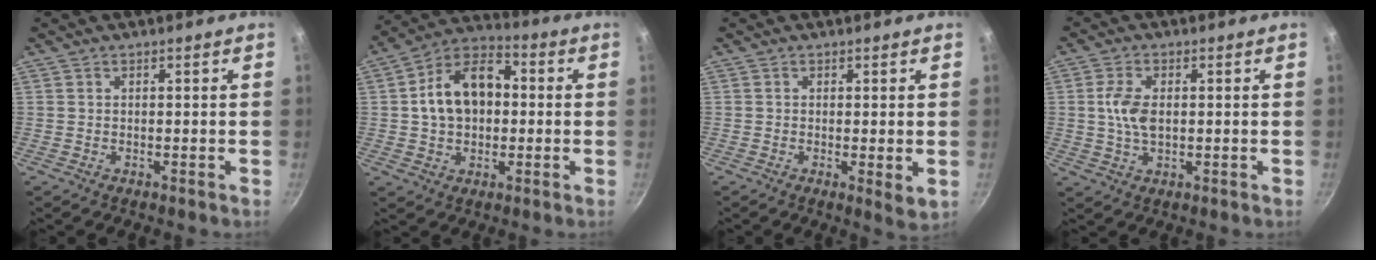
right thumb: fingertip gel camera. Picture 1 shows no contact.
{"total": 14.2, "force": [1.0, 9.9, 10.1], "torque": [-0.142, 0.031, 0.002]}
{"total": 3.1, "force": [0.0, 0.8, 3.0], "torque": [-0.046, -0.012, -0.001]}
{"total": 5.9, "force": [0.4, 3.4, 4.8], "torque": [-0.092, 0.003, 0.007]}